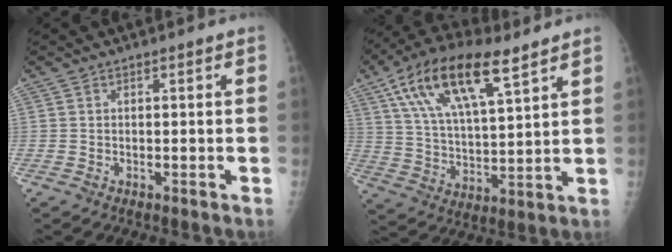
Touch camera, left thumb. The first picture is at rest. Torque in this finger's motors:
{"motor_torque": [0.76, 0.88, 1.60, -1.16, 0.51]}